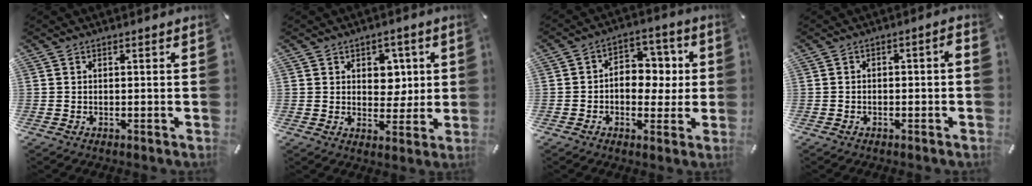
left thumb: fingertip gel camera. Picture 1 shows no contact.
{"total": 6.3, "force": [1.9, 5.2, 3.1], "torque": [-0.035, -0.002, 0.026]}
{"total": 8.3, "force": [0.0, 6.9, 4.6], "torque": [-0.058, 0.002, -0.002]}
{"total": 2.7, "force": [-1.3, 1.1, 2.1], "torque": [-0.034, 0.012, -0.026]}